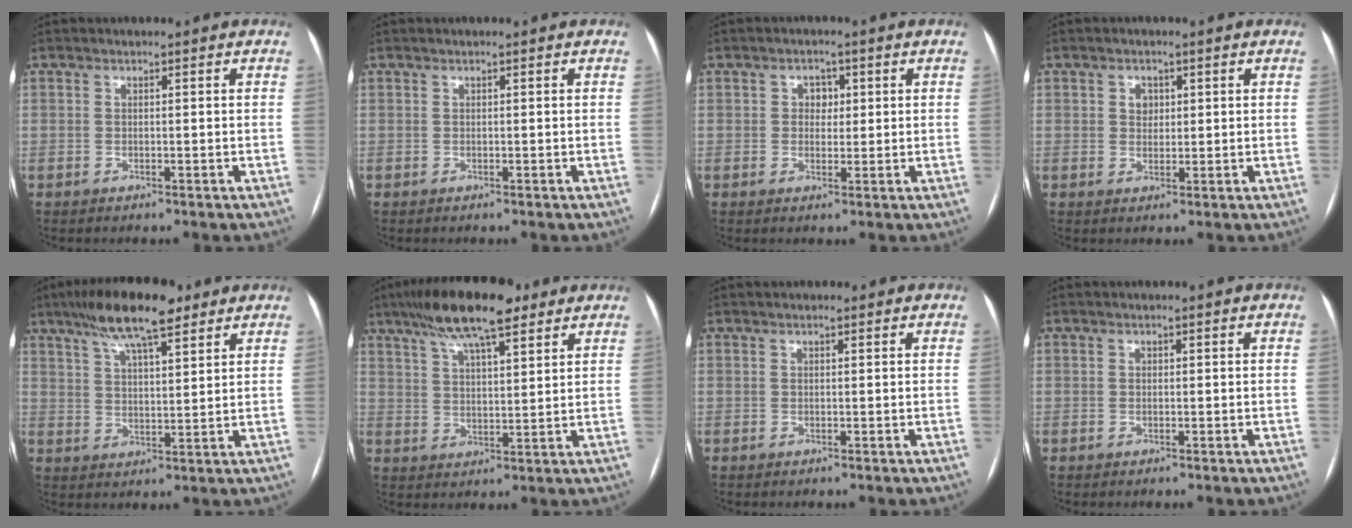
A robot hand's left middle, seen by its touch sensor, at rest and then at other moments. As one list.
[{"total": 0.0}, {"total": 2.5, "force": [0.6, 1.9, 1.4], "torque": [-0.018, 0.005, 0.009]}, {"total": 2.1, "force": [0.7, 1.7, 1.0], "torque": [-0.015, 0.004, 0.011]}, {"total": 12.3, "force": [8.5, 2.8, 8.4], "torque": [-0.152, 0.021, 0.146]}, {"total": 13.5, "force": [9.3, 3.1, 9.3], "torque": [-0.170, 0.027, 0.161]}, {"total": 0.7, "force": [0.6, 0.3, 0.4], "torque": [-0.012, 0.007, 0.008]}, {"total": 0.0}]